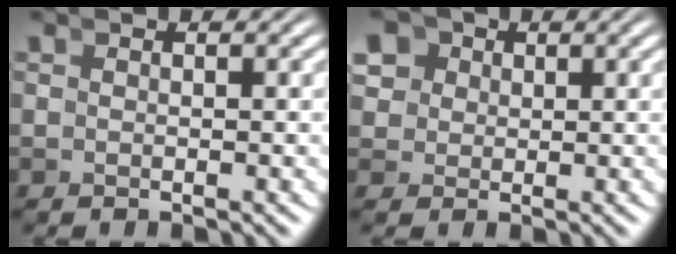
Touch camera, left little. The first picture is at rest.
{"total": 6.2, "force": [2.6, 5.0, 2.6], "torque": [-0.060, 0.005, 0.041]}